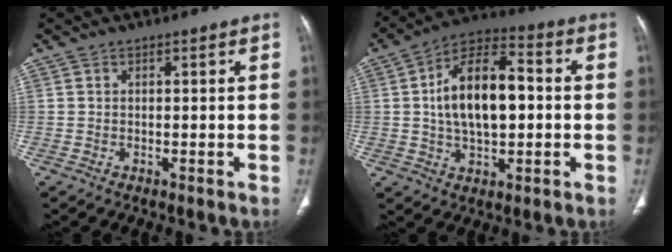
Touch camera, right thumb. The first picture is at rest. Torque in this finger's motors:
{"motor_torque": [-0.26, 0.82, 0.50, 0.37, 0.36]}